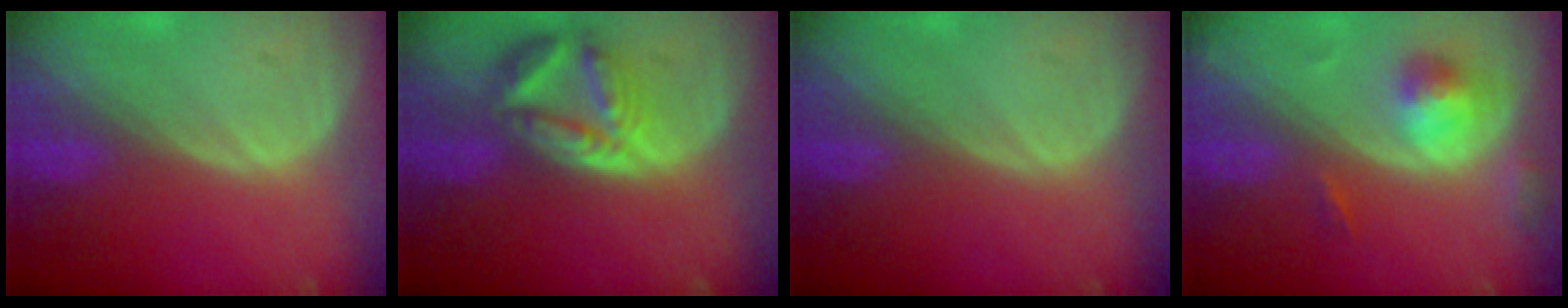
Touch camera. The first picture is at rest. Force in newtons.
{"total": 8.0, "press": 7.1, "slide": 3.8}
{"total": 0.0}
{"total": 5.3, "press": 4.9, "slide": 2.2}